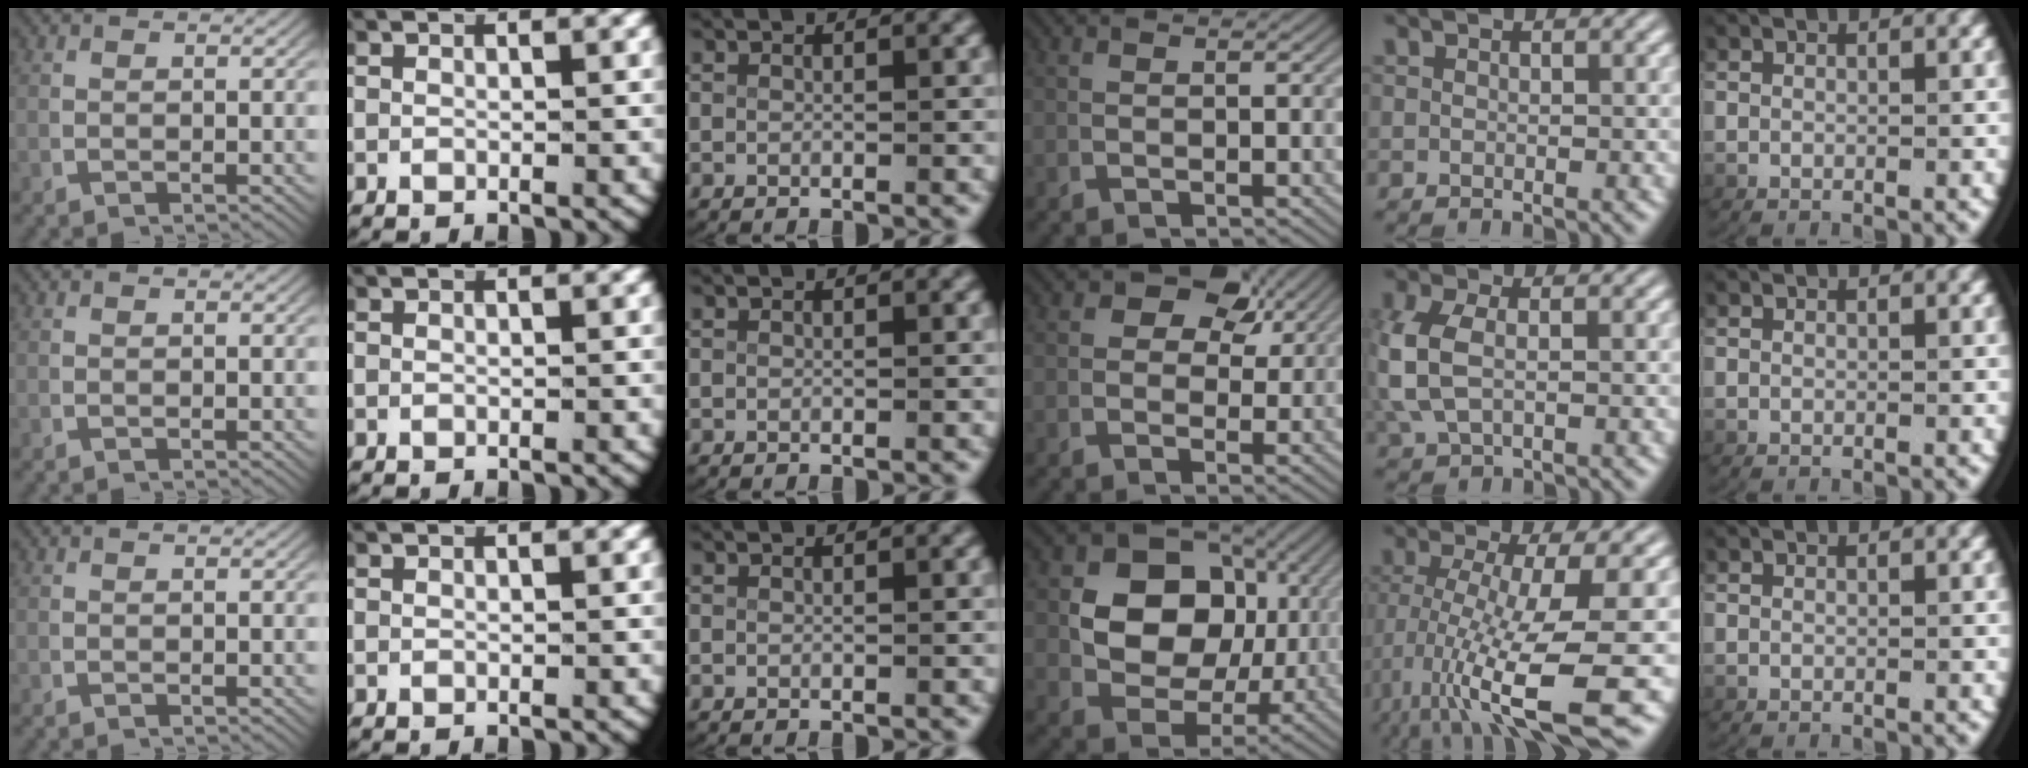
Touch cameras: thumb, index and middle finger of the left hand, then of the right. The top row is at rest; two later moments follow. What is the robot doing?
{"motion": "lift_and_place", "object": "key"}